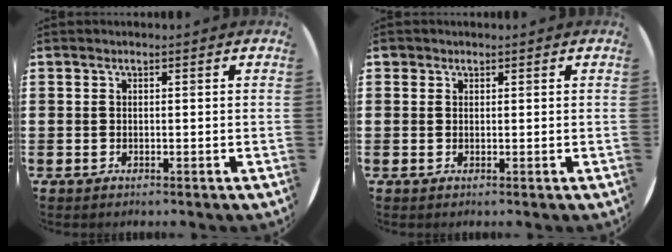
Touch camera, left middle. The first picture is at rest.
{"total": 0.7, "force": [0.5, 0.5, 0.0], "torque": [0.001, 0.005, 0.010]}